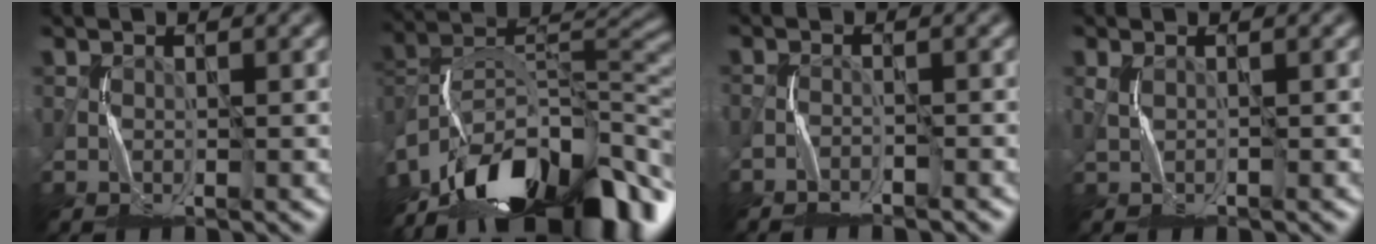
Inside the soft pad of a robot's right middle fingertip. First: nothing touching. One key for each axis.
{"total": 16.3, "fx": -11.7, "fy": 6.2, "fz": 9.5, "tx": -0.197, "ty": 0.020, "tz": -0.205}
{"total": 2.0, "fx": -2.0, "fy": 0.0, "fz": 0.0, "tx": -0.004, "ty": 0.002, "tz": -0.038}
{"total": 0.0}